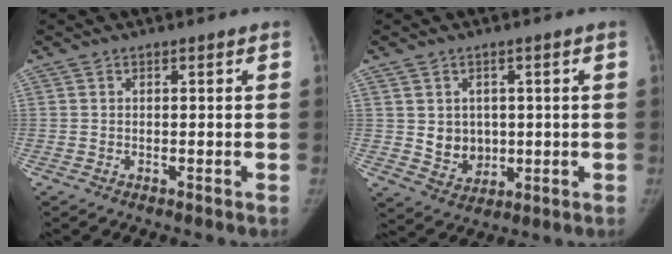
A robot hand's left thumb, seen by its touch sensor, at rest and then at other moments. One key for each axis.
{"total": 6.2, "fx": 0.6, "fy": 5.4, "fz": 3.2, "tx": -0.023, "ty": -0.009, "tz": 0.024}